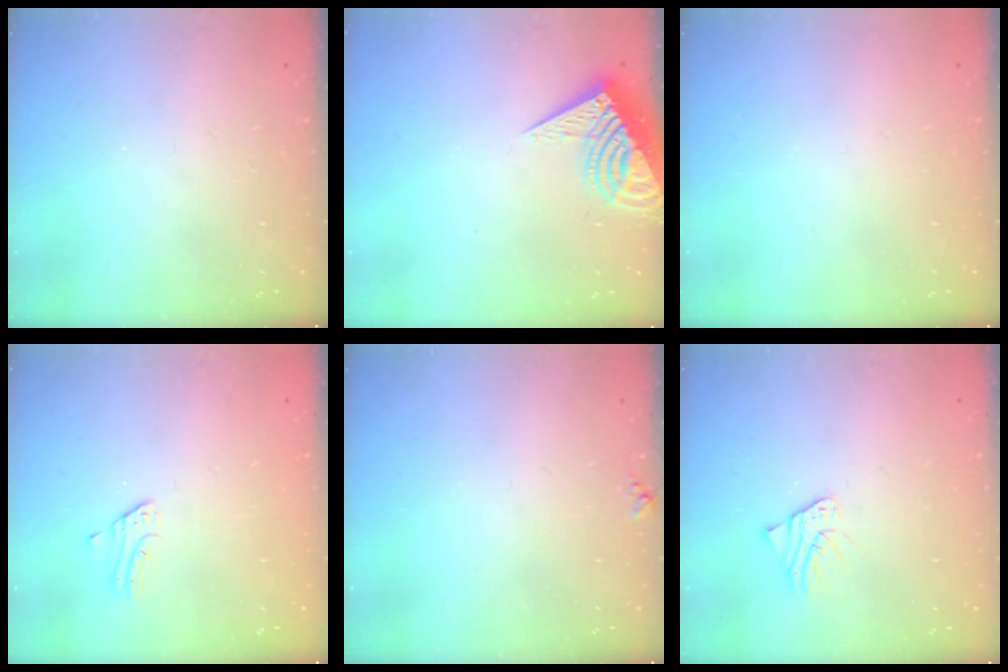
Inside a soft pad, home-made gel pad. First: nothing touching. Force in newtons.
{"total": 13.2, "press": 13.1, "slide": 1.8}
{"total": 0.0}
{"total": 2.4, "press": 2.4, "slide": 0.2}
{"total": 3.8, "press": 3.8, "slide": 0.4}
{"total": 2.6, "press": 2.6, "slide": 0.1}